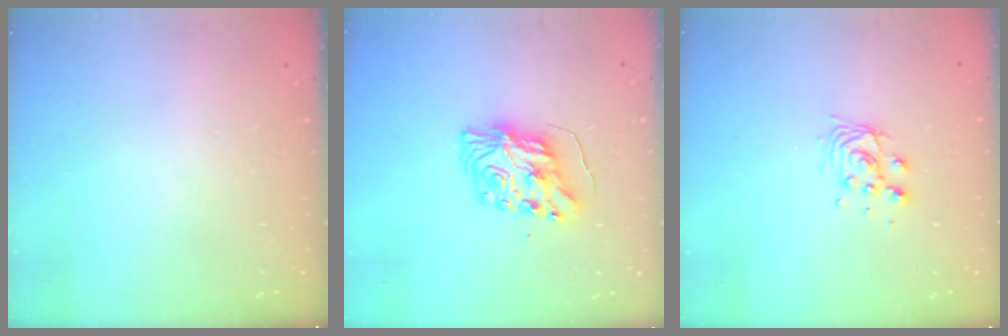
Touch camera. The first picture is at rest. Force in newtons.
{"total": 9.1, "press": 9.0, "slide": 0.6}
{"total": 7.6, "press": 7.6, "slide": 0.5}